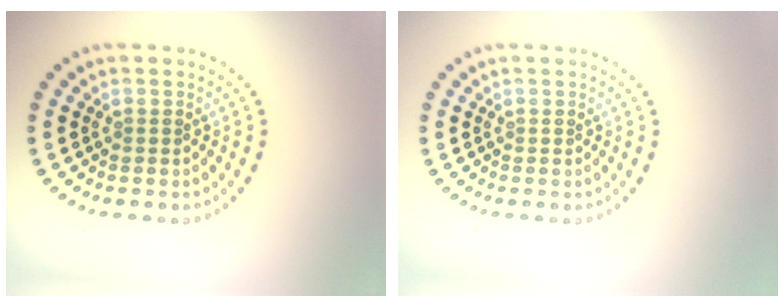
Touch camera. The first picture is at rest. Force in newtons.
{"total": 0.0}